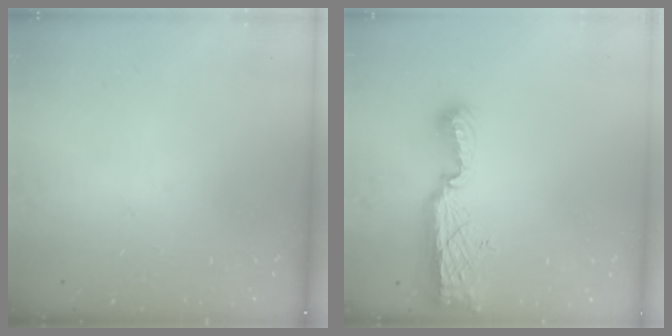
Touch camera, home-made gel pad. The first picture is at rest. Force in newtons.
{"total": 11.5, "press": 10.3, "slide": 5.0}